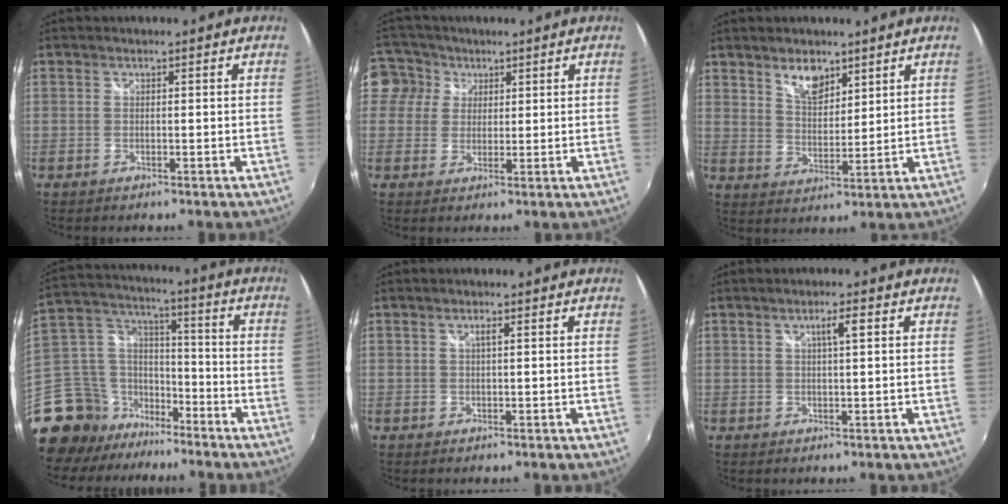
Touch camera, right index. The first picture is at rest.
{"total": 6.8, "force": [2.4, 6.3, 1.2], "torque": [-0.030, 0.020, 0.031]}
{"total": 6.2, "force": [4.3, 3.0, 3.3], "torque": [-0.049, 0.003, 0.080]}
{"total": 18.4, "force": [-13.3, 11.0, 6.3], "torque": [-0.183, 0.036, -0.232]}
{"total": 0.9, "force": [0.2, -0.1, 0.8], "torque": [-0.014, 0.002, 0.002]}
{"total": 2.5, "force": [0.9, 0.1, 2.3], "torque": [-0.041, 0.004, 0.014]}